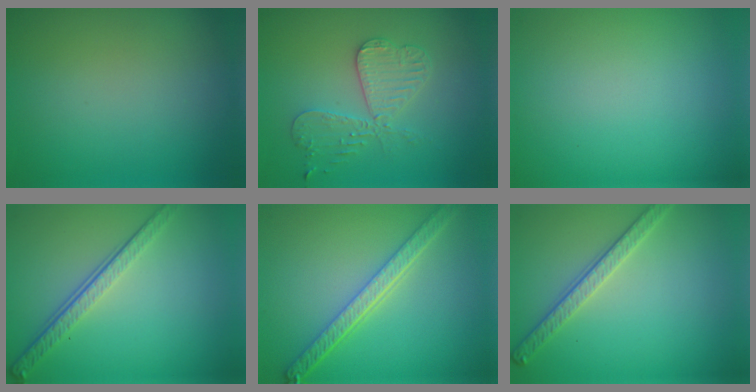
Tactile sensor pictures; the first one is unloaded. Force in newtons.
{"total": 3.7, "press": 3.6, "slide": 1.0}
{"total": 0.0}
{"total": 4.0, "press": 2.8, "slide": 2.9}
{"total": 4.7, "press": 3.7, "slide": 2.8}
{"total": 2.8, "press": 2.7, "slide": 0.8}